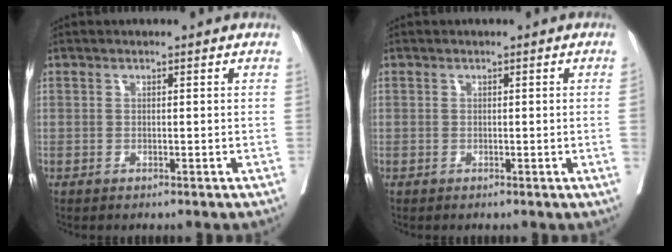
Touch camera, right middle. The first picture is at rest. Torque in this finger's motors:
{"motor_torque": [0.36, -0.36, -0.36, -0.07]}